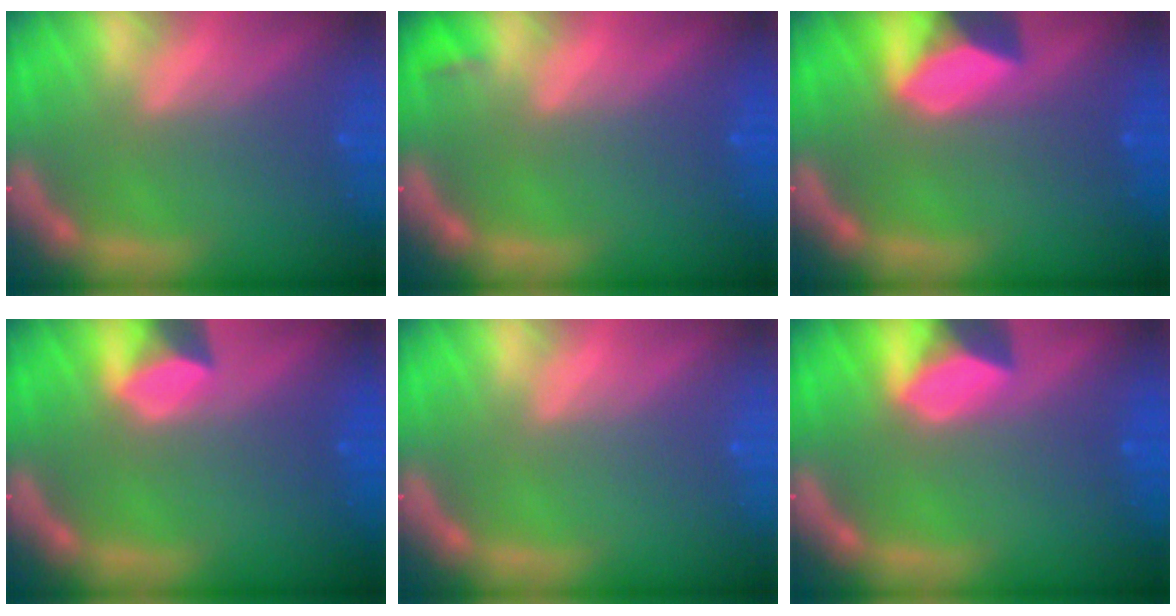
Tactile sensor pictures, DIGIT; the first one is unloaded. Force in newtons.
{"total": 0.9}
{"total": 5.9}
{"total": 3.0}
{"total": 0.0}
{"total": 4.9}